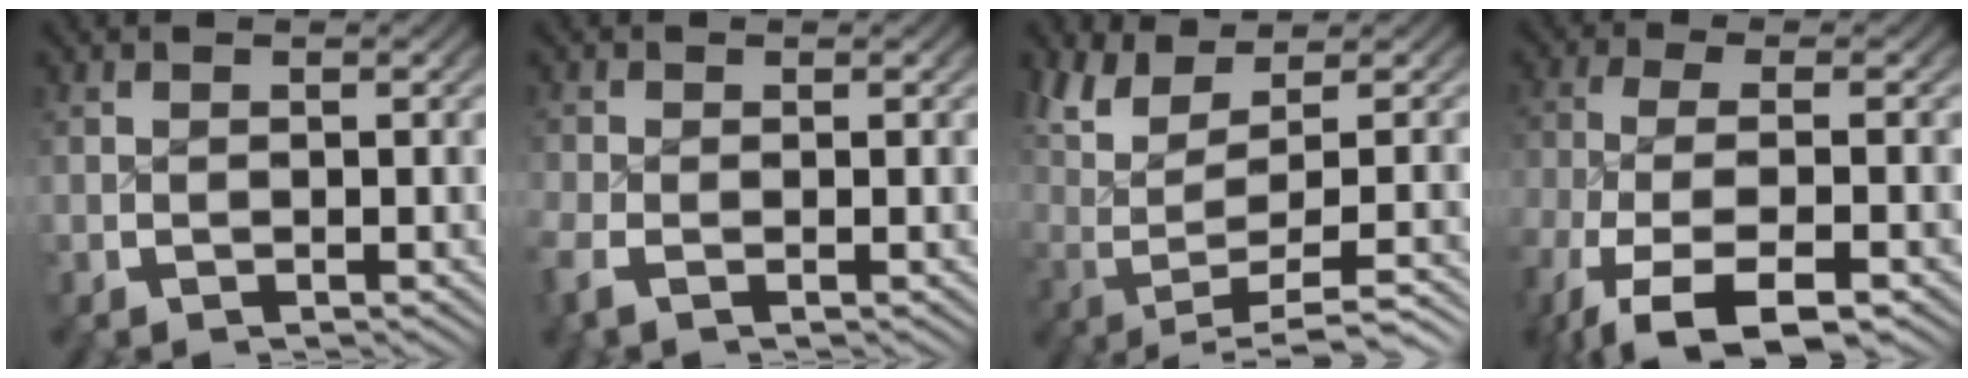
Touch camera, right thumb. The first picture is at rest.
{"total": 1.6, "force": [-0.8, 0.9, 1.0], "torque": [-0.033, -0.009, -0.014]}
{"total": 7.1, "force": [1.1, 3.3, 6.2], "torque": [-0.130, -0.012, 0.037]}
{"total": 10.1, "force": [-4.7, 5.0, 7.5], "torque": [-0.177, -0.037, -0.050]}